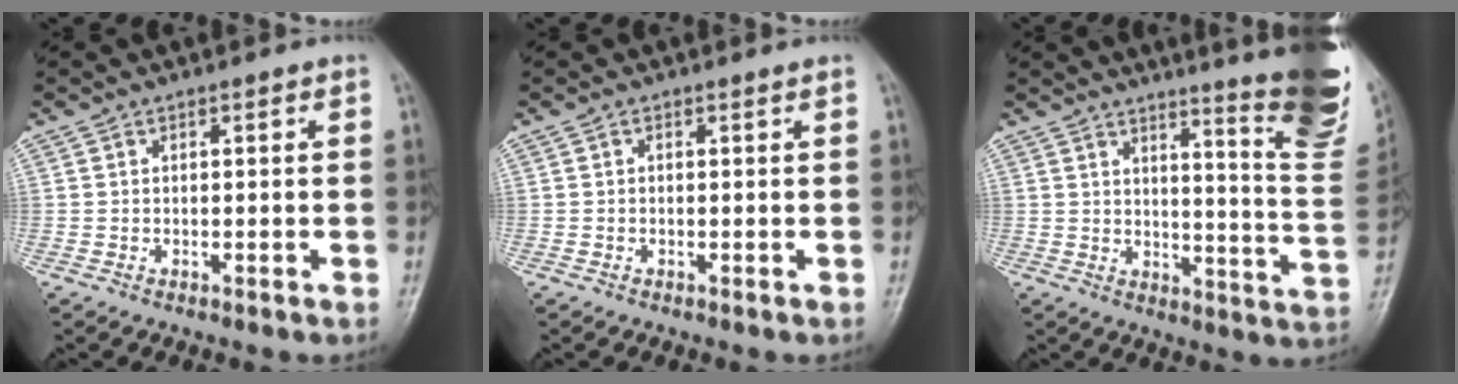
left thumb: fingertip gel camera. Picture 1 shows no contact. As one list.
[{"total": 0.0}, {"total": 20.0, "force": [13.9, 2.3, 14.3], "torque": [-0.157, -0.121, 0.166]}]